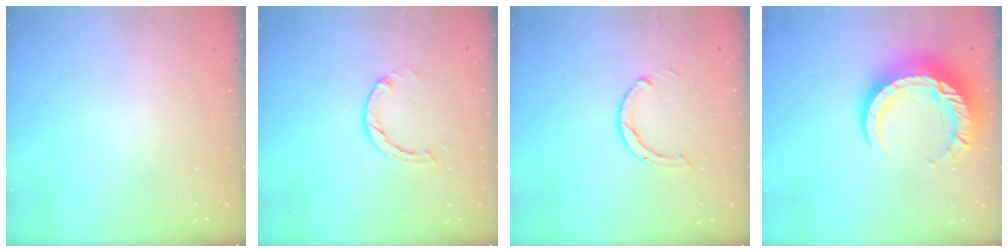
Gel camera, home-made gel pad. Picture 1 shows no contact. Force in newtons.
{"total": 1.3, "press": 1.2, "slide": 0.3}
{"total": 3.0, "press": 3.0, "slide": 0.3}
{"total": 15.7, "press": 15.6, "slide": 1.4}